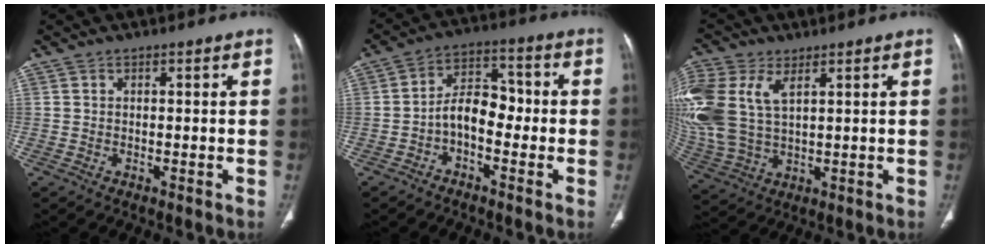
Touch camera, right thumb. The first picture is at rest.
{"total": 7.4, "force": [-2.1, 4.7, 5.4], "torque": [-0.068, 0.039, -0.048]}
{"total": 17.2, "force": [5.4, 10.3, 12.7], "torque": [-0.327, 0.000, 0.110]}